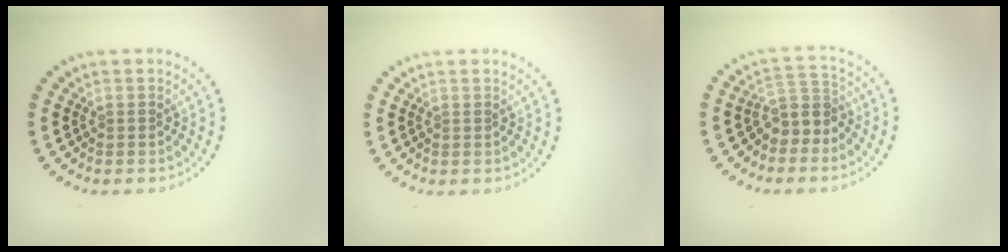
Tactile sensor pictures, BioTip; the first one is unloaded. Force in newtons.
{"total": 0.0}
{"total": 3.0, "press": 2.4, "slide": 1.8}